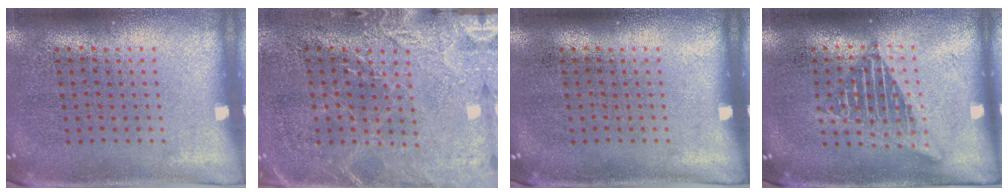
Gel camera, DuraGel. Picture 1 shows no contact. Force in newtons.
{"total": 2.8, "press": 2.6, "slide": 0.9}
{"total": 0.0}
{"total": 1.7, "press": 1.7, "slide": 0.2}